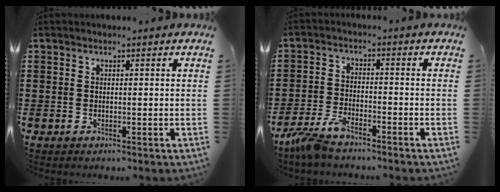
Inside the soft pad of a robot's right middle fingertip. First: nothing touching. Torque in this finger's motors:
{"motor_torque": [0.44, 0.29, 0.24, 0.11]}